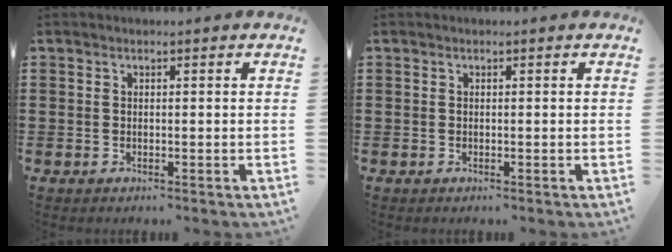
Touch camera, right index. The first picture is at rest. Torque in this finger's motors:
{"motor_torque": [-0.03, 0.03, 0.00, 0.00]}